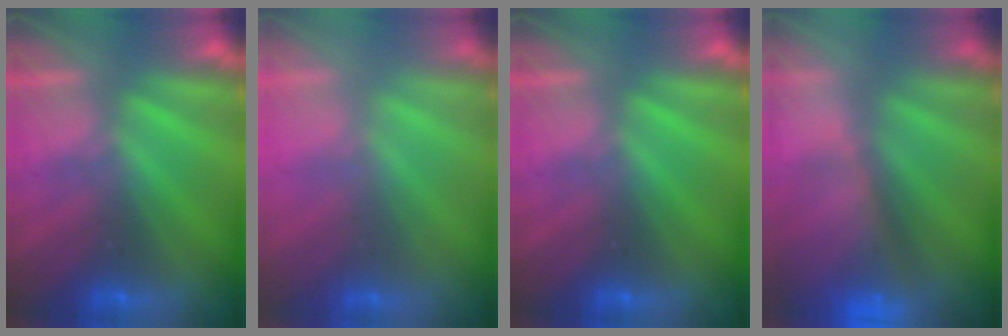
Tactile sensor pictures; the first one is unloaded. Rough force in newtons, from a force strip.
{"total": 2.2}
{"total": 0.0}
{"total": 6.5}